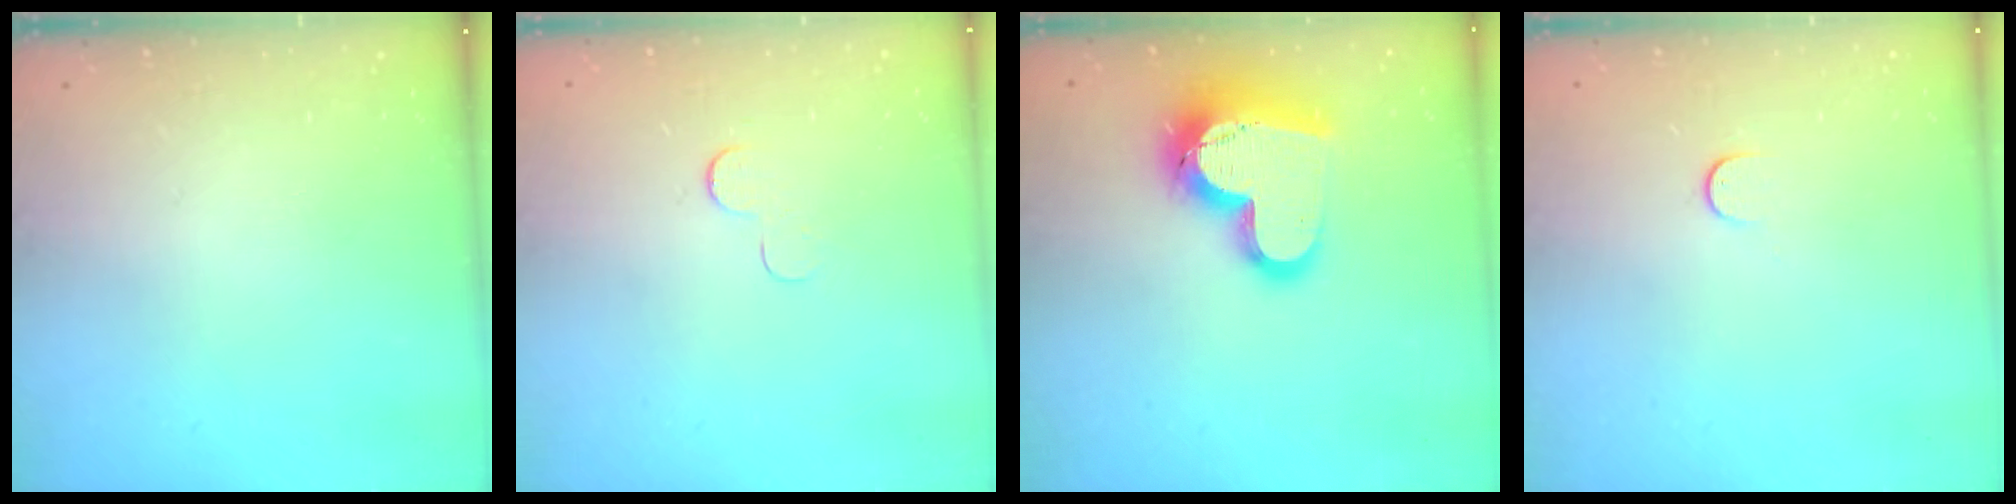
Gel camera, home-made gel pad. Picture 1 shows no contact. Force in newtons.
{"total": 3.7, "press": 3.7, "slide": 0.4}
{"total": 17.4, "press": 17.4, "slide": 1.3}
{"total": 3.9, "press": 3.9, "slide": 0.5}